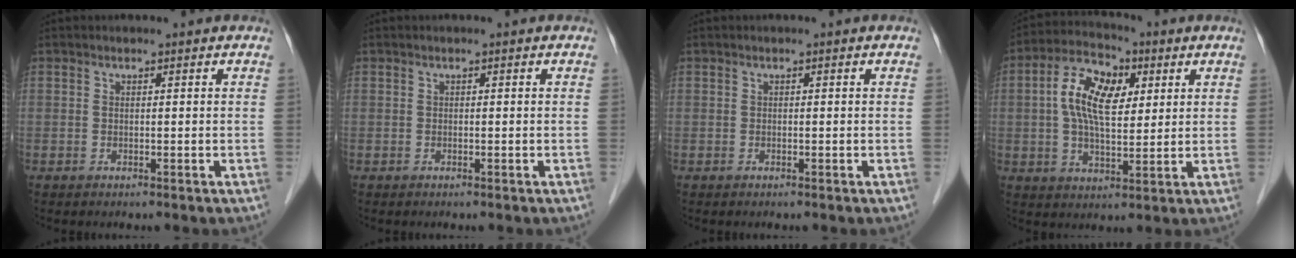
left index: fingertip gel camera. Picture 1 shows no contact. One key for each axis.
{"total": 0.0}
{"total": 0.0}
{"total": 10.2, "fx": 2.4, "fy": 4.8, "fz": 8.7, "tx": -0.176, "ty": 0.022, "tz": 0.038}